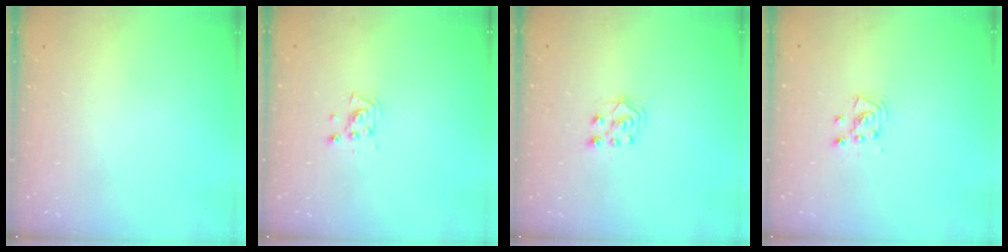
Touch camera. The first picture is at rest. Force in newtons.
{"total": 5.0, "press": 4.7, "slide": 1.7}
{"total": 5.5, "press": 5.5, "slide": 0.4}
{"total": 4.3, "press": 4.2, "slide": 0.5}